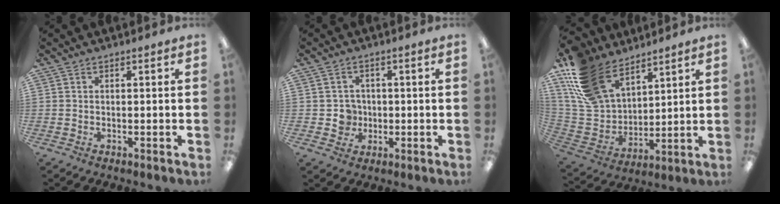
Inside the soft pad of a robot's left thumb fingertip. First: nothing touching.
{"total": 4.4, "force": [-0.4, 4.3, 1.1], "torque": [-0.011, 0.005, -0.008]}
{"total": 19.2, "force": [12.8, 11.4, 8.7], "torque": [-0.213, -0.058, 0.247]}